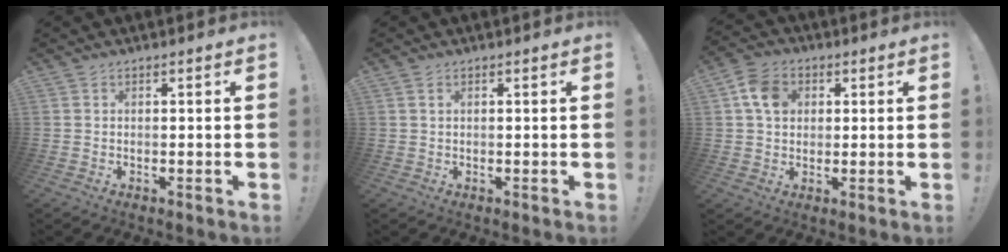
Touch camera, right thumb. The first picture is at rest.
{"total": 1.1, "force": [0.5, 0.5, 0.8], "torque": [-0.025, 0.005, 0.011]}
{"total": 8.7, "force": [2.6, 6.9, 4.7], "torque": [-0.084, 0.012, 0.055]}